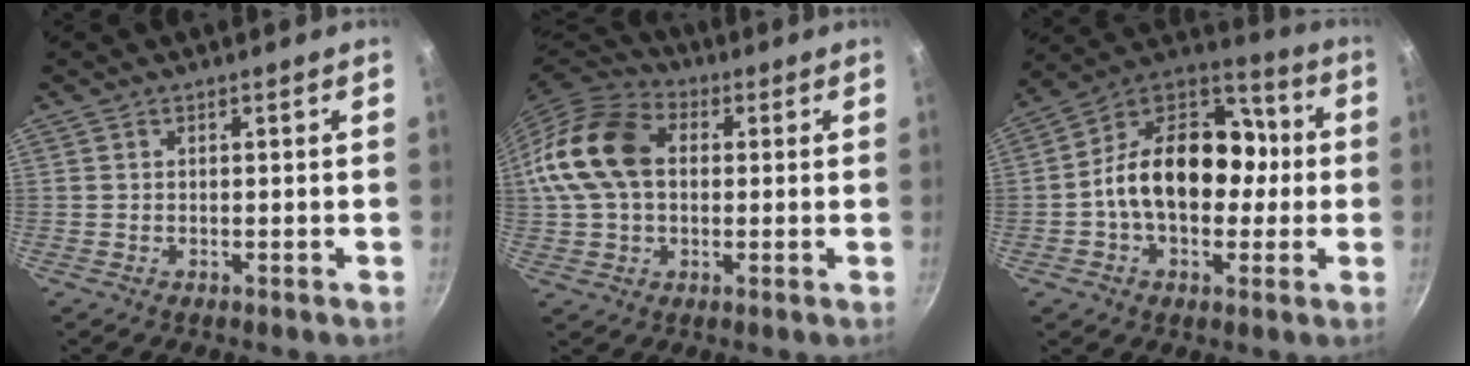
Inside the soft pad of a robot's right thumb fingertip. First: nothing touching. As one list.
[{"total": 15.7, "force": [1.9, 11.2, 10.8], "torque": [-0.191, 0.027, 0.019]}, {"total": 20.4, "force": [-0.8, 14.4, 14.4], "torque": [-0.193, 0.056, -0.032]}]